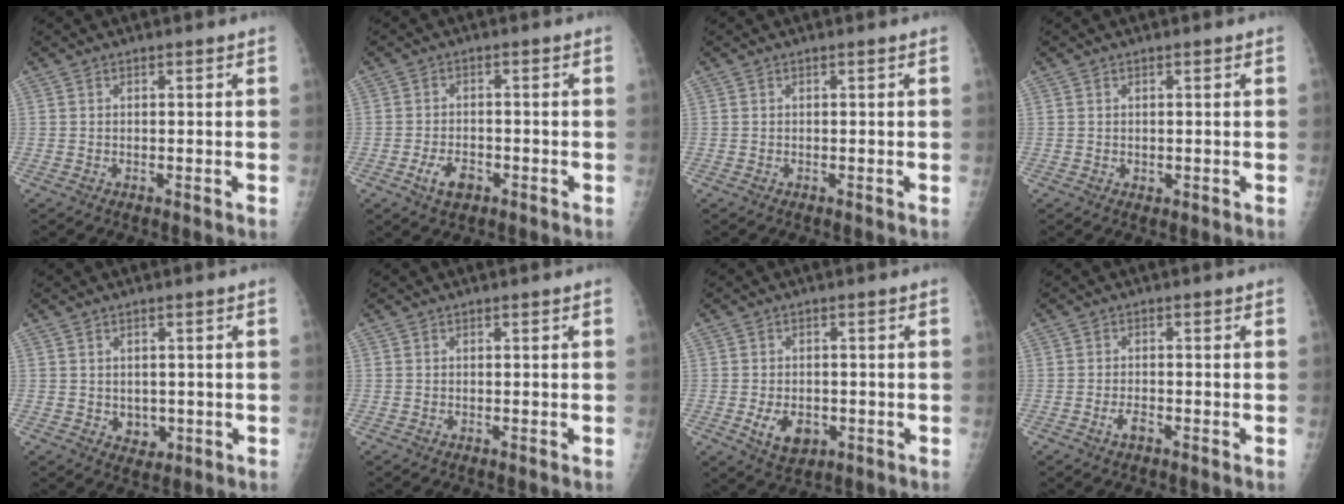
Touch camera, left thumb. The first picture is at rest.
{"total": 4.4, "force": [-2.2, 2.7, 2.8], "torque": [-0.045, 0.009, -0.037]}
{"total": 0.0}
{"total": 0.7, "force": [0.2, 0.7, 0.3], "torque": [0.001, -0.001, 0.003]}
{"total": 3.1, "force": [-0.2, 2.7, 1.7], "torque": [-0.009, -0.003, 0.009]}
{"total": 0.0}
{"total": 6.0, "force": [-1.7, 4.1, 4.0], "torque": [-0.054, -0.004, -0.017]}
{"total": 2.0, "force": [-1.1, 0.9, 1.4], "torque": [-0.027, 0.003, -0.021]}